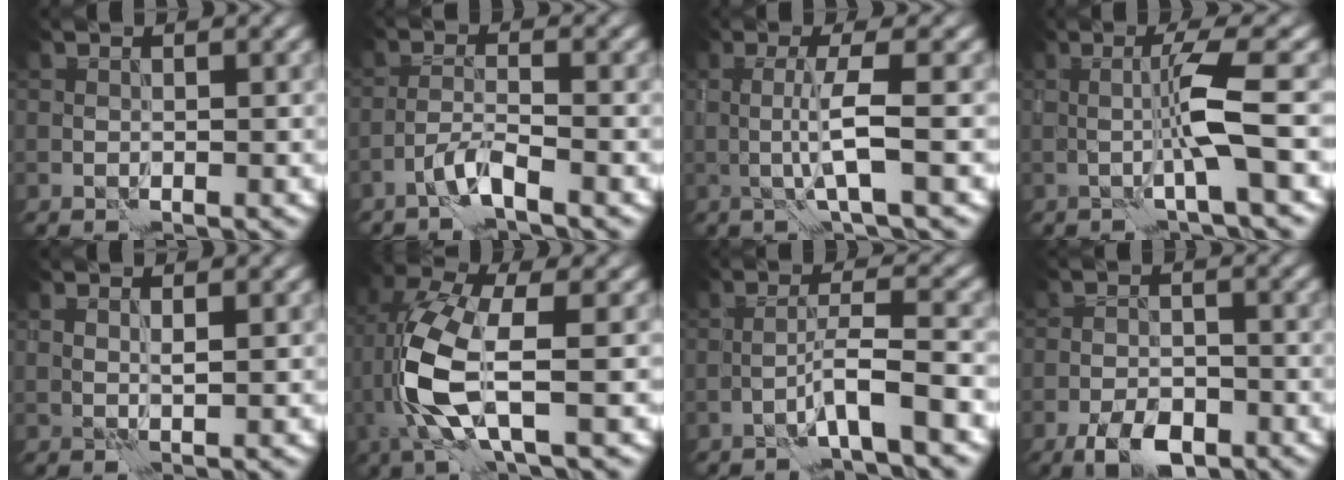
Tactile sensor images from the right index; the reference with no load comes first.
{"total": 2.3, "force": [-1.6, 0.0, 1.6], "torque": [-0.033, 0.005, -0.036]}
{"total": 3.4, "force": [0.3, 0.2, 3.4], "torque": [-0.061, -0.007, 0.006]}
{"total": 3.7, "force": [-0.1, -0.3, 3.6], "torque": [-0.068, 0.006, -0.007]}
{"total": 1.0, "force": [0.9, -0.1, 0.5], "torque": [-0.010, -0.005, 0.018]}
{"total": 7.1, "force": [-0.2, 2.4, 6.7], "torque": [-0.165, 0.002, -0.003]}
{"total": 3.5, "force": [-1.9, -0.2, 3.0], "torque": [-0.052, 0.014, -0.037]}
{"total": 3.9, "force": [-2.6, 1.7, 2.3], "torque": [-0.031, -0.003, -0.048]}